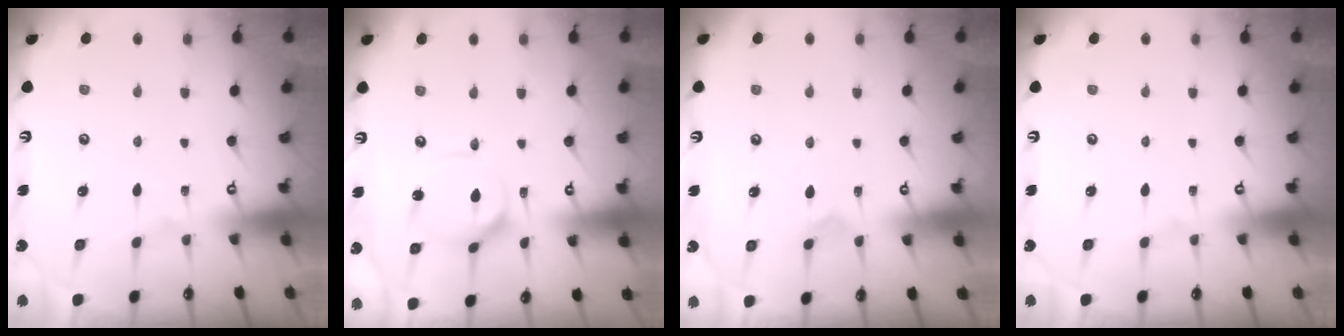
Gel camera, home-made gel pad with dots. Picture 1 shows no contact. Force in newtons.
{"total": 8.3, "press": 8.3, "slide": 0.6}
{"total": 3.1, "press": 3.0, "slide": 0.3}
{"total": 0.0}